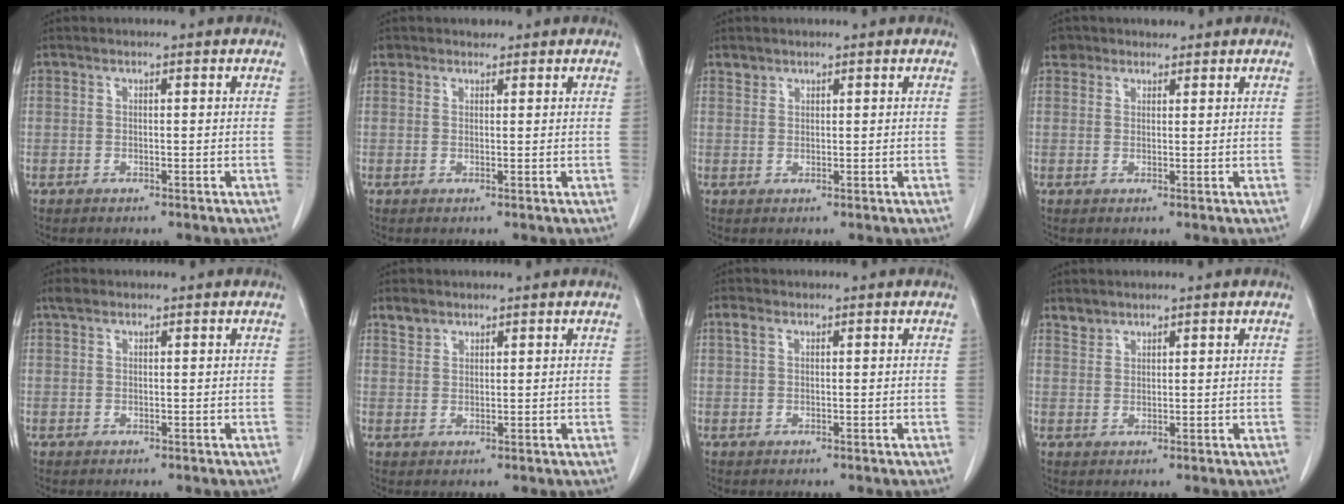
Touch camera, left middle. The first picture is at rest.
{"total": 1.3, "force": [1.0, 0.8, -0.1], "torque": [0.005, 0.008, 0.013]}
{"total": 1.1, "force": [0.9, 0.6, 0.0], "torque": [0.006, 0.002, 0.014]}
{"total": 2.6, "force": [1.9, 1.8, -0.1], "torque": [0.007, 0.015, 0.027]}
{"total": 1.1, "force": [0.8, 0.7, 0.4], "torque": [-0.010, 0.011, 0.014]}
{"total": 2.1, "force": [1.7, 1.2, 0.4], "torque": [-0.009, 0.008, 0.032]}
{"total": 1.3, "force": [0.6, 0.7, 0.9], "torque": [-0.025, 0.015, 0.012]}
{"total": 1.6, "force": [1.4, 0.7, -0.1], "torque": [0.004, 0.004, 0.027]}